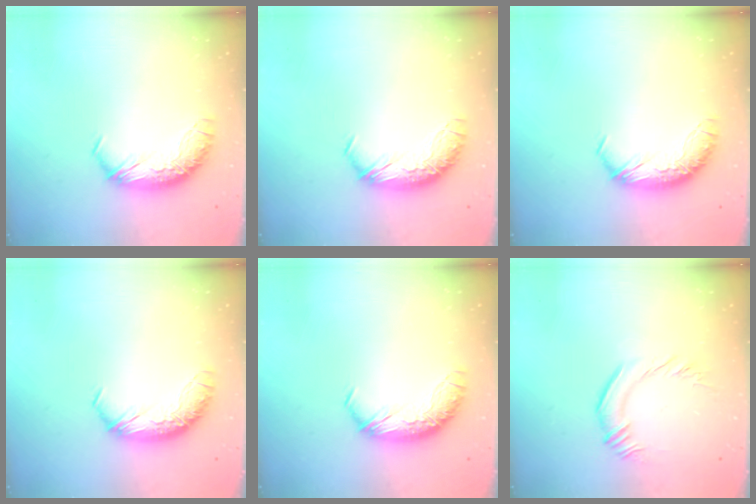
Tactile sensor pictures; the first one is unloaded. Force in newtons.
{"total": 0.0}
{"total": 0.0}
{"total": 0.0}
{"total": 0.0}
{"total": 0.9, "press": 0.3, "slide": 0.8}